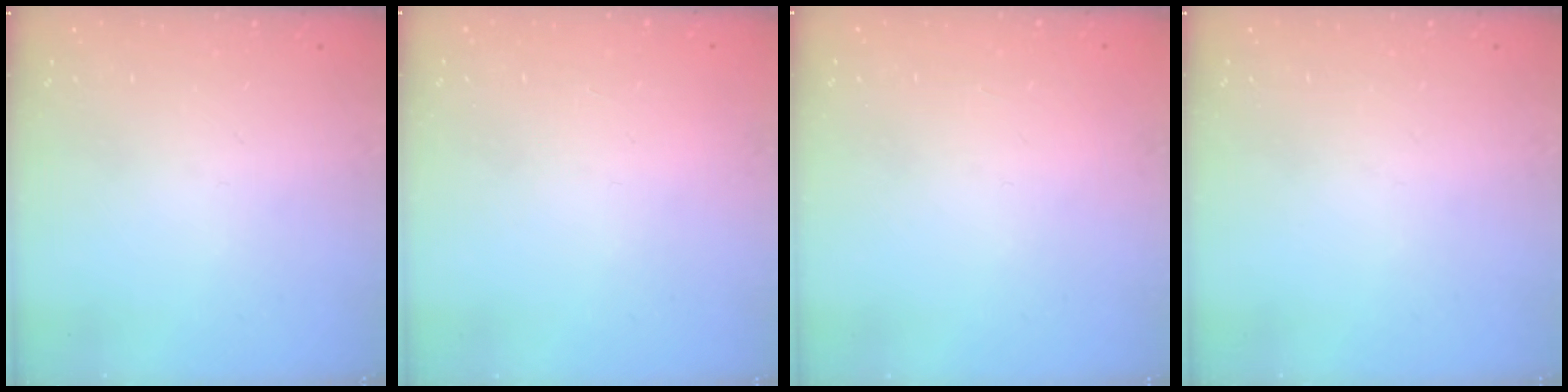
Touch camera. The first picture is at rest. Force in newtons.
{"total": 2.2, "press": 2.2, "slide": 0.1}
{"total": 2.1, "press": 2.1, "slide": 0.1}
{"total": 0.0}